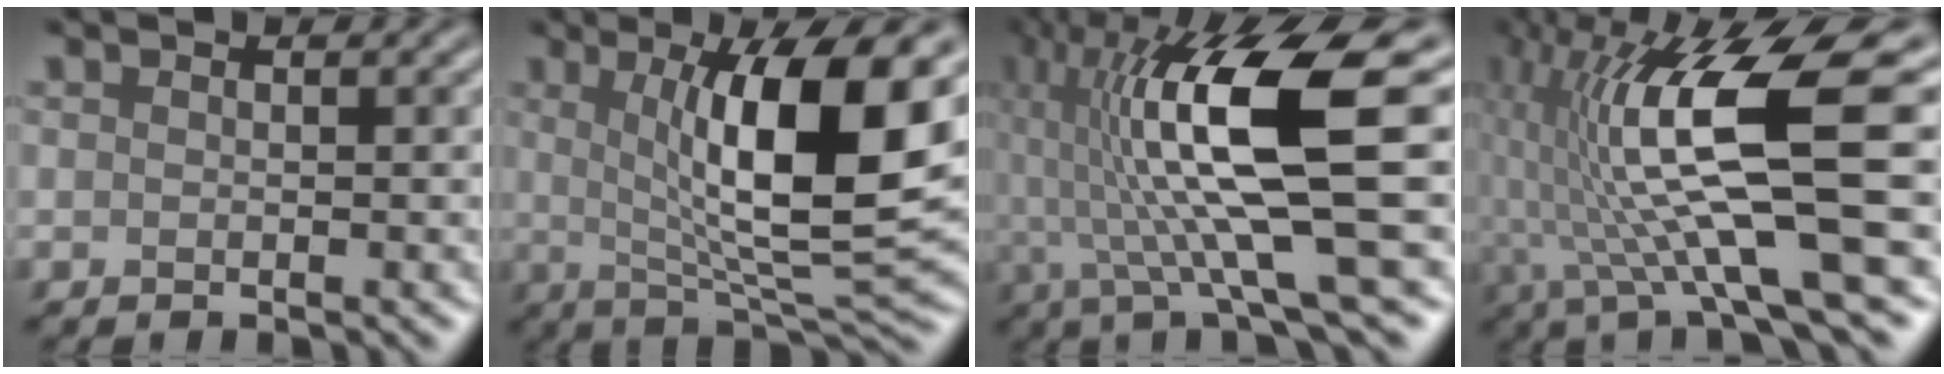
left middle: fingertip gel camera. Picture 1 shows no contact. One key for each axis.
{"total": 11.2, "fx": 2.1, "fy": 2.6, "fz": 10.8, "tx": -0.154, "ty": 0.002, "tz": 0.048}
{"total": 11.7, "fx": 0.6, "fy": 2.2, "fz": 11.5, "tx": -0.209, "ty": 0.014, "tz": 0.024}
{"total": 11.8, "fx": -0.6, "fy": 2.3, "fz": 11.5, "tx": -0.216, "ty": 0.015, "tz": -0.003}